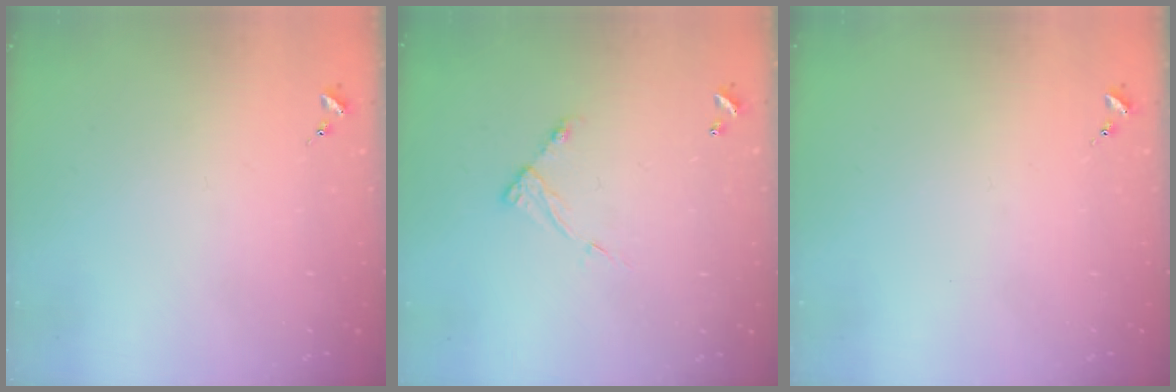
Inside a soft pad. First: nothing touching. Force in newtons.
{"total": 6.4, "press": 6.4, "slide": 0.6}
{"total": 0.0}